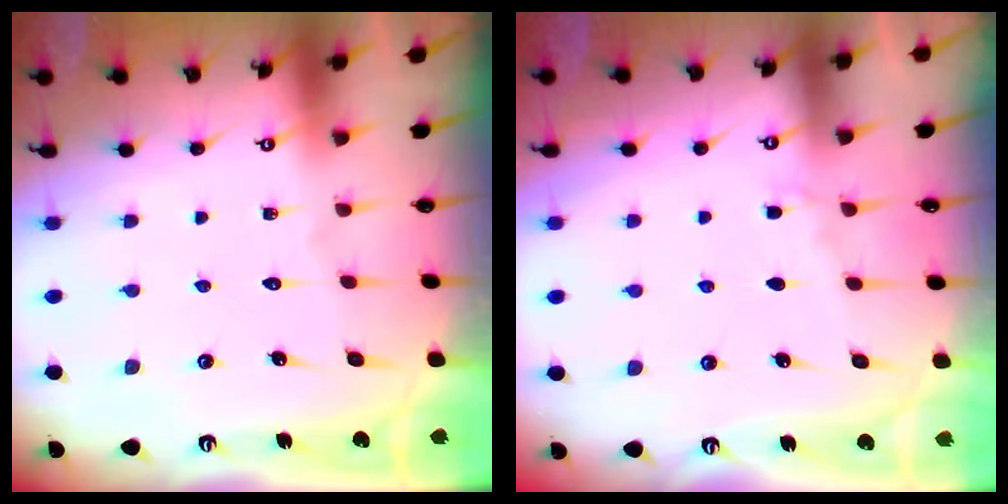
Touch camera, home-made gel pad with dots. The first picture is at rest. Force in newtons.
{"total": 4.3, "press": 4.2, "slide": 0.5}